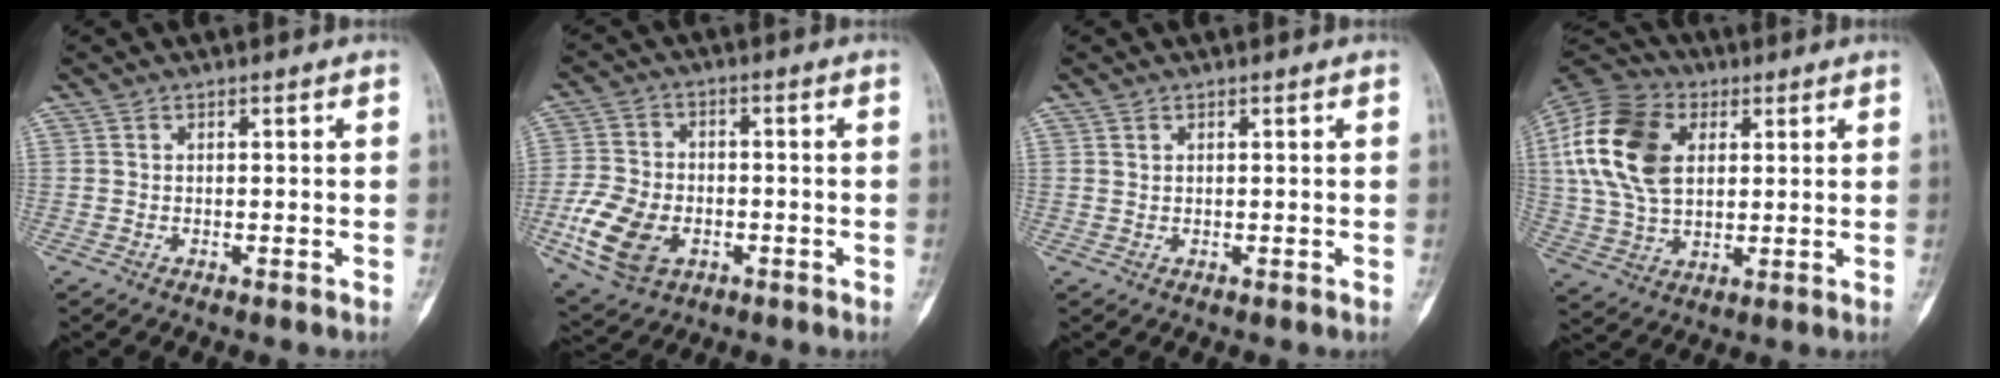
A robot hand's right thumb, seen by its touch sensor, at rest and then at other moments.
{"total": 11.9, "force": [-3.8, 8.1, 7.8], "torque": [-0.151, 0.007, -0.068]}
{"total": 0.6, "force": [0.4, 0.4, 0.2], "torque": [0.001, -0.001, 0.007]}
{"total": 19.8, "force": [4.5, 13.4, 13.9], "torque": [-0.279, 0.006, 0.079]}